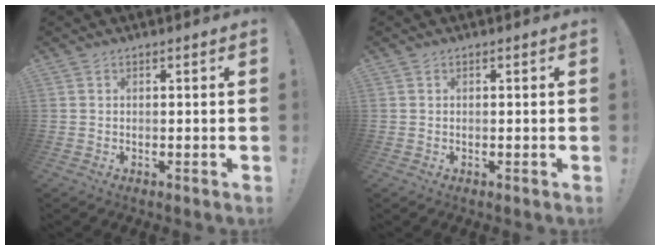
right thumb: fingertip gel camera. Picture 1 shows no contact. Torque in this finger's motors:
{"motor_torque": [-0.02, -0.46, -0.06, 0.35, -0.05]}